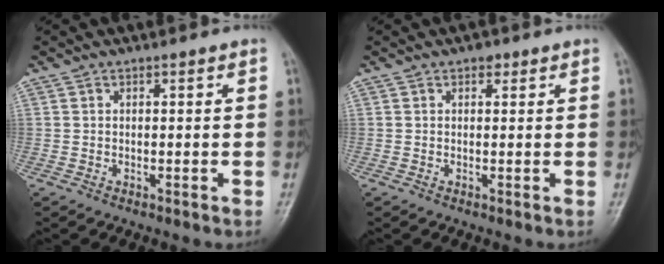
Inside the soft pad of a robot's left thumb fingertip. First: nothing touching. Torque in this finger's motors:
{"motor_torque": [0.33, -0.24, 0.29, -0.03, 0.00]}